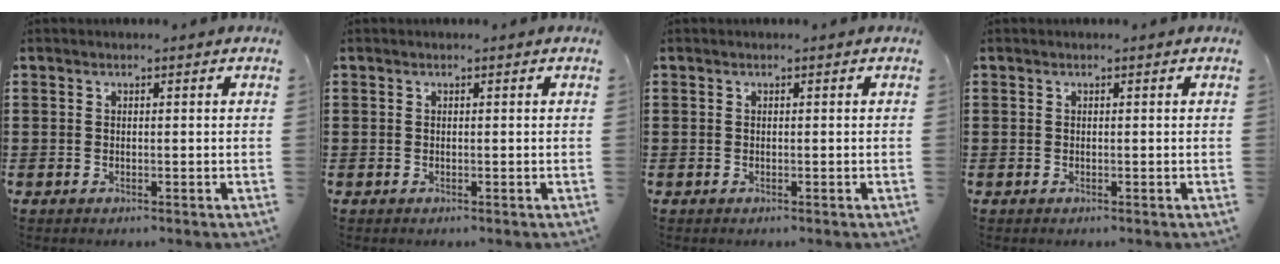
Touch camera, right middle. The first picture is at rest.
{"total": 0.0}
{"total": 0.0}
{"total": 0.0}